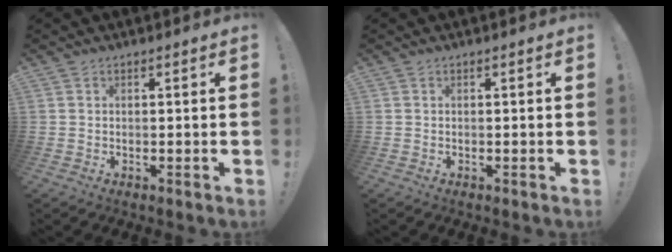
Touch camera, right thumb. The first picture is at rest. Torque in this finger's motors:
{"motor_torque": [0.00, 0.00, 0.00, -0.01, 0.00]}